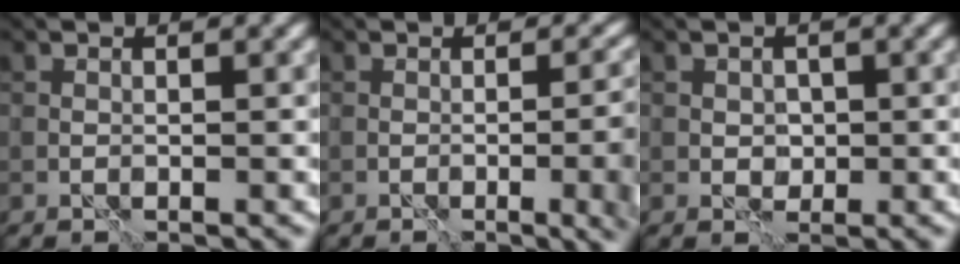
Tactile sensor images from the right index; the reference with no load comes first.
{"total": 7.5, "force": [-1.6, 2.9, 6.7], "torque": [-0.065, -0.003, -0.013]}
{"total": 1.1, "force": [0.1, 1.0, 0.6], "torque": [-0.012, -0.004, 0.001]}